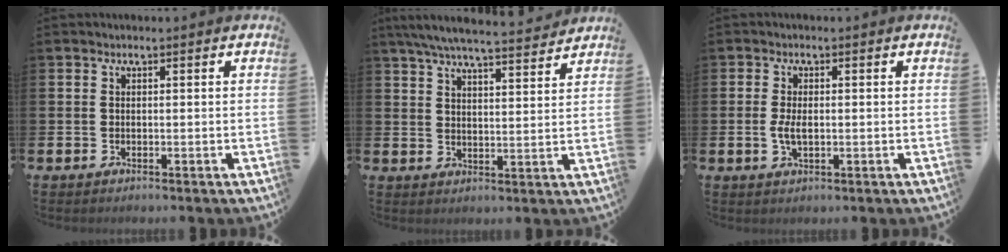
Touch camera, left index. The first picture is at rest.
{"total": 6.8, "force": [6.4, 0.6, 2.2], "torque": [-0.050, -0.043, 0.111]}
{"total": 2.7, "force": [-0.8, 1.3, 2.3], "torque": [-0.038, 0.004, -0.017]}